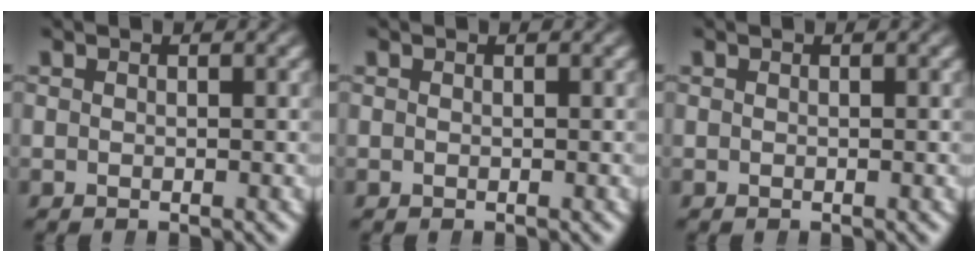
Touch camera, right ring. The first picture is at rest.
{"total": 0.0}
{"total": 0.0}